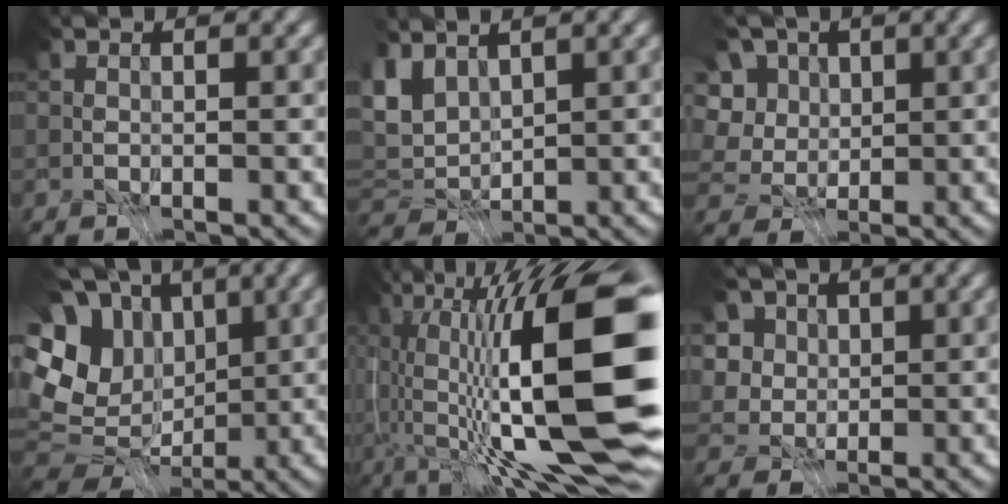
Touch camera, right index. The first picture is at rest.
{"total": 2.3, "force": [1.0, 0.4, 2.1], "torque": [-0.062, -0.001, 0.042]}
{"total": 5.1, "force": [0.6, 4.5, 2.3], "torque": [-0.075, 0.015, 0.004]}
{"total": 10.2, "force": [0.8, 8.0, 6.4], "torque": [-0.129, 0.010, 0.034]}
{"total": 15.0, "force": [-1.3, 1.0, 15.0], "torque": [-0.191, 0.001, 0.006]}
{"total": 4.9, "force": [1.8, 3.8, 2.5], "torque": [-0.063, 0.002, 0.021]}